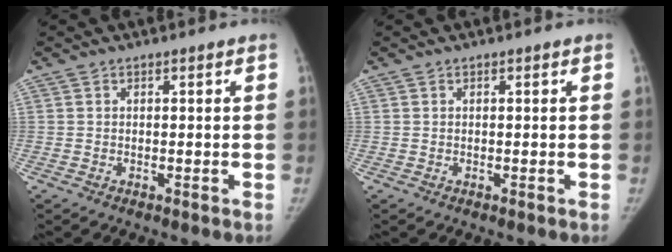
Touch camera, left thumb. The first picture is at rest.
{"total": 0.0}